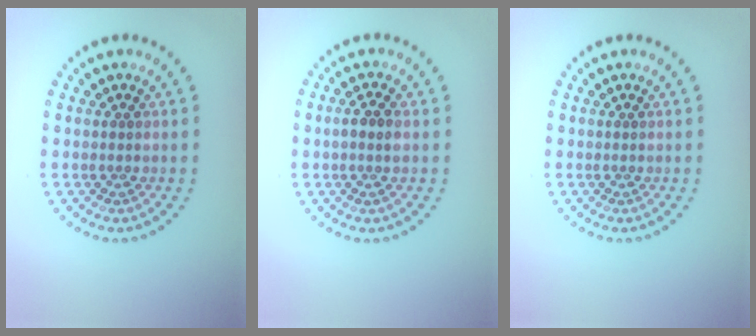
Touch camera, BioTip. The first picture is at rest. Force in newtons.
{"total": 1.8, "press": 1.6, "slide": 0.9}
{"total": 0.0}